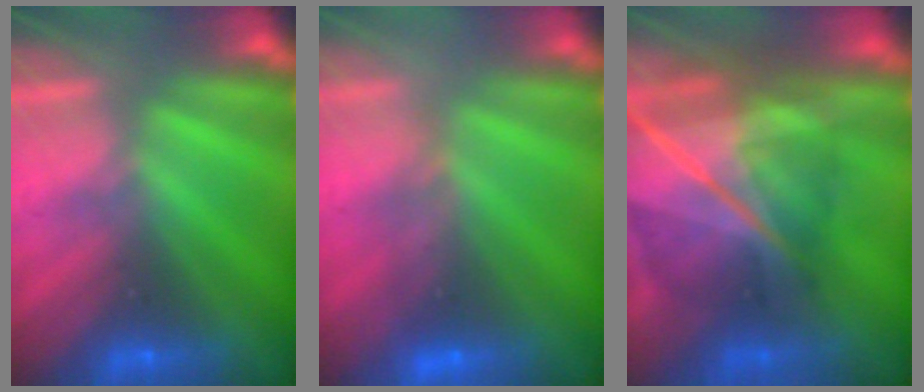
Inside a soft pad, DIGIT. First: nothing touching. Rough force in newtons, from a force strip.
{"total": 4.4}
{"total": 8.8}